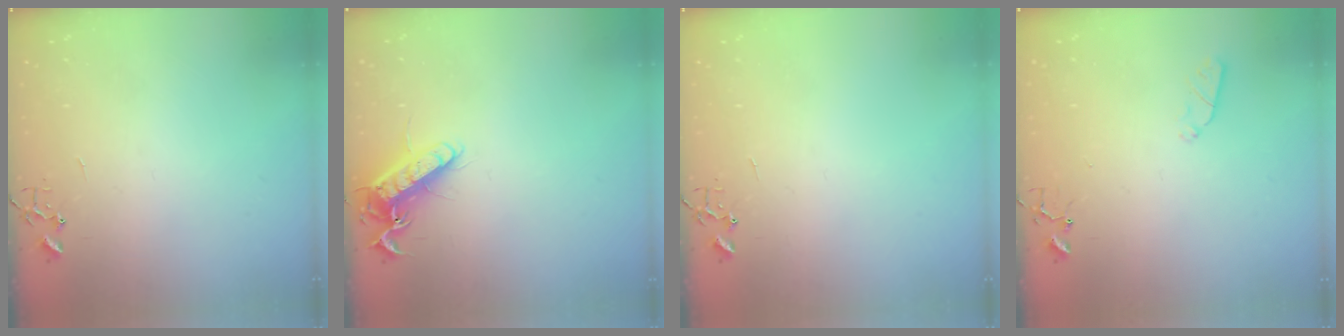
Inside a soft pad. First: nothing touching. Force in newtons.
{"total": 13.3, "press": 13.2, "slide": 1.1}
{"total": 0.0}
{"total": 4.5, "press": 4.5, "slide": 0.4}